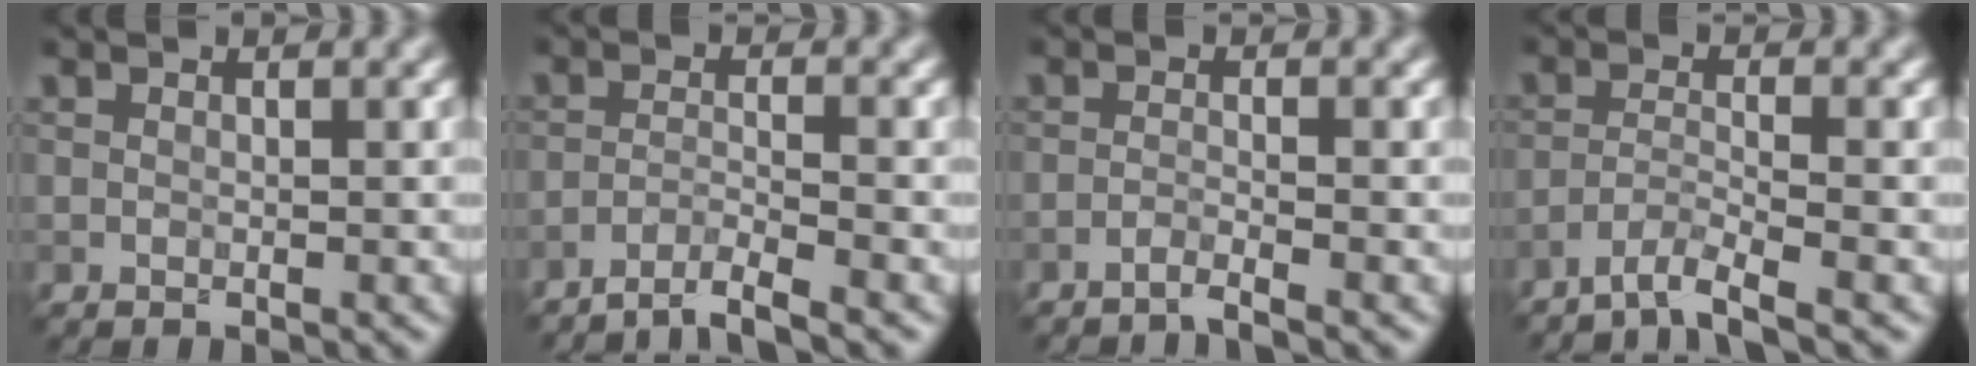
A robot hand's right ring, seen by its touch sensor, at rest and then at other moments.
{"total": 2.8, "force": [-2.3, 0.2, 1.6], "torque": [-0.021, 0.005, -0.054]}
{"total": 1.4, "force": [-1.1, 0.0, 0.9], "torque": [-0.010, 0.001, -0.032]}
{"total": 3.0, "force": [-2.4, 0.2, 1.8], "torque": [-0.029, 0.003, -0.057]}